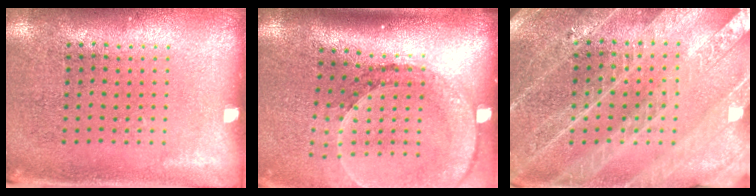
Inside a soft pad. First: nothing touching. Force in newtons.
{"total": 2.7, "press": 2.0, "slide": 1.8}
{"total": 3.7, "press": 3.4, "slide": 1.4}